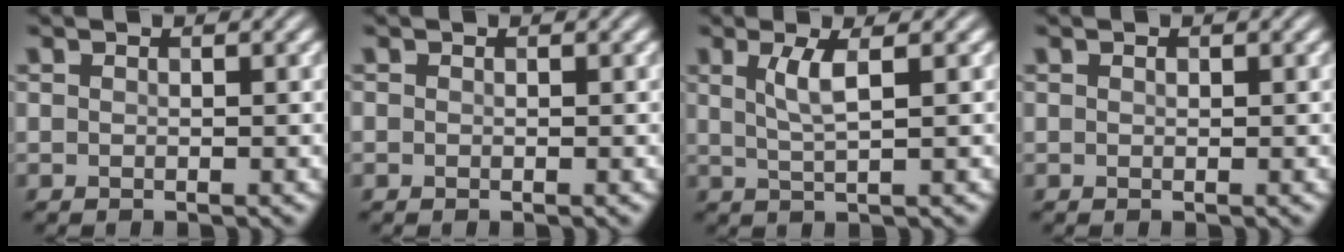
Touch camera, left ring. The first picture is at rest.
{"total": 0.0}
{"total": 2.6, "force": [0.9, 0.5, 2.4], "torque": [-0.047, -0.001, 0.018]}
{"total": 0.0}